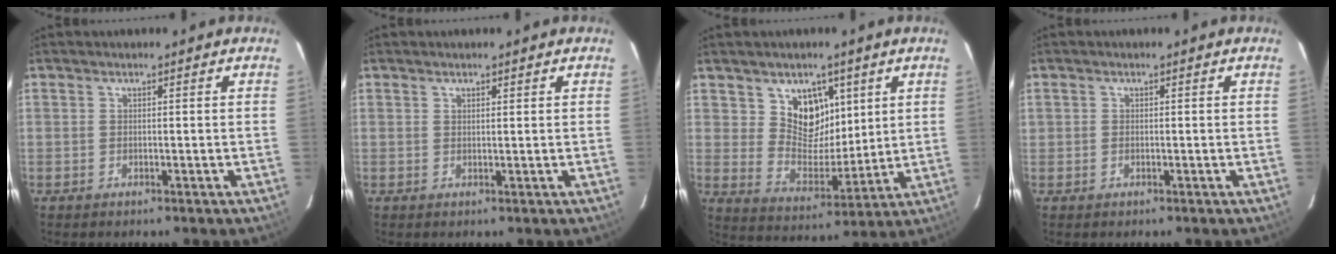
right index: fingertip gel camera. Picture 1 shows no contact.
{"total": 0.9, "force": [0.7, 0.2, 0.6], "torque": [-0.010, 0.001, 0.012]}
{"total": 9.8, "force": [4.9, 7.3, 4.4], "torque": [-0.068, -0.013, 0.097]}
{"total": 0.7, "force": [-0.1, 0.6, 0.2], "torque": [-0.003, 0.000, -0.002]}